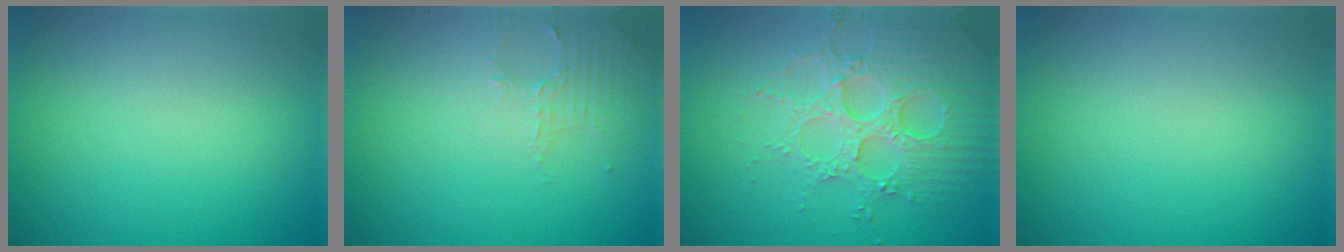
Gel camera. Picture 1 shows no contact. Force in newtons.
{"total": 2.2, "press": 2.1, "slide": 0.6}
{"total": 4.9, "press": 4.7, "slide": 1.4}
{"total": 0.0}